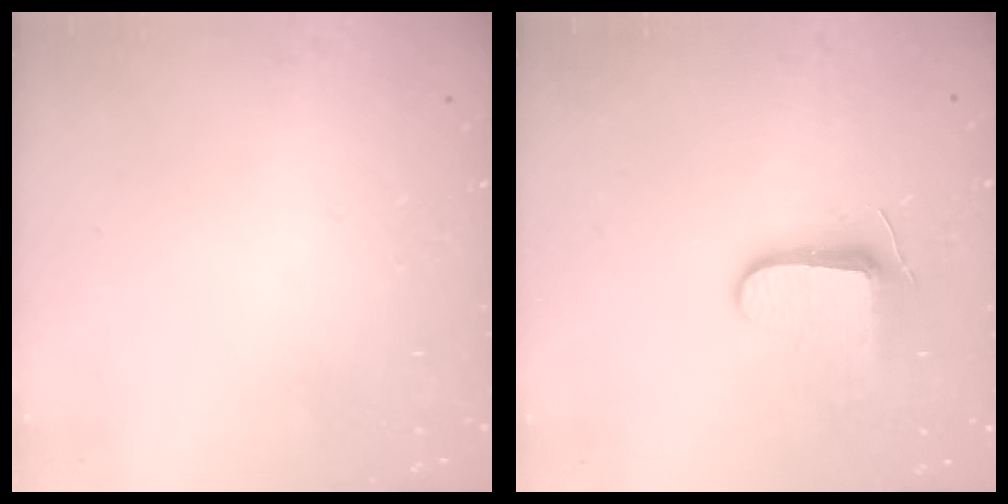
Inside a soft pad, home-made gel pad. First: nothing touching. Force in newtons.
{"total": 8.7, "press": 8.6, "slide": 1.4}